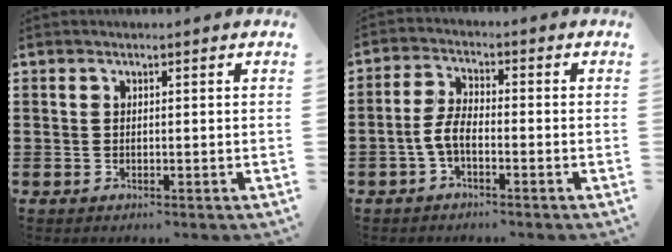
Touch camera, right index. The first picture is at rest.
{"total": 4.1, "force": [-1.8, 1.7, 3.3], "torque": [-0.086, -0.002, -0.041]}